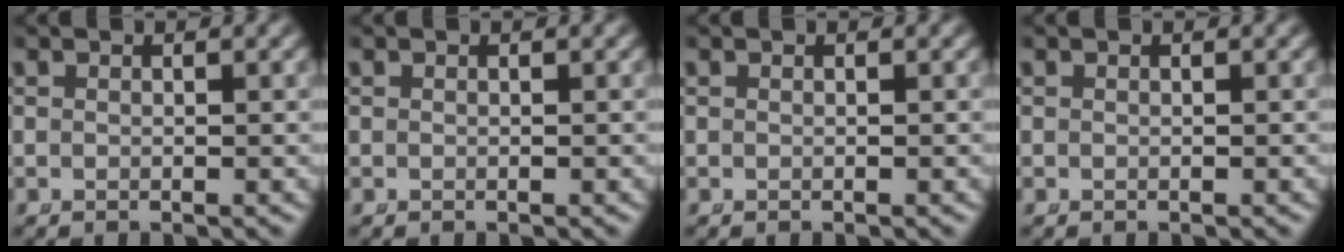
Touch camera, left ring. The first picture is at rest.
{"total": 0.0}
{"total": 0.0}
{"total": 0.0}